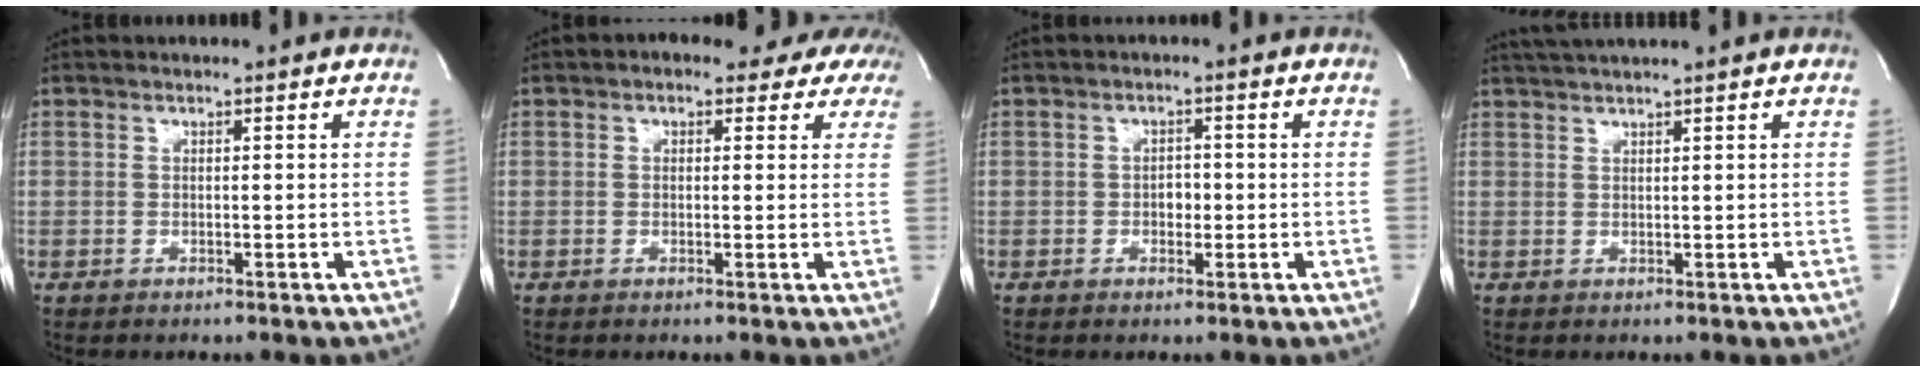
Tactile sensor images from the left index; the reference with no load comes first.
{"total": 7.9, "force": [6.2, 3.8, 2.9], "torque": [-0.022, 0.025, 0.055]}
{"total": 1.8, "force": [-0.4, 1.3, 1.3], "torque": [-0.016, 0.005, -0.005]}
{"total": 4.2, "force": [3.7, -1.0, 1.7], "torque": [-0.024, 0.022, 0.067]}